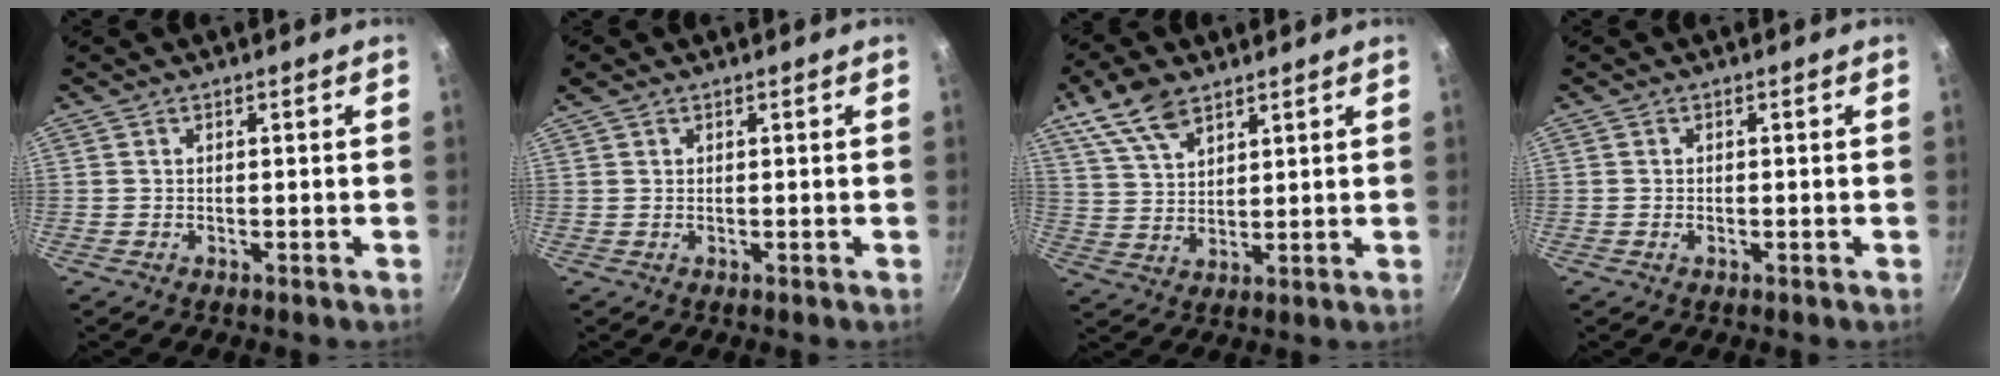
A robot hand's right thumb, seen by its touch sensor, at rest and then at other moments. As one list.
[{"total": 1.8, "force": [1.3, 0.7, 1.0], "torque": [-0.020, 0.005, 0.026]}, {"total": 9.8, "force": [6.4, 4.9, 5.5], "torque": [-0.096, -0.016, 0.129]}, {"total": 0.5, "force": [-0.2, 0.3, 0.4], "torque": [-0.007, 0.002, -0.004]}]